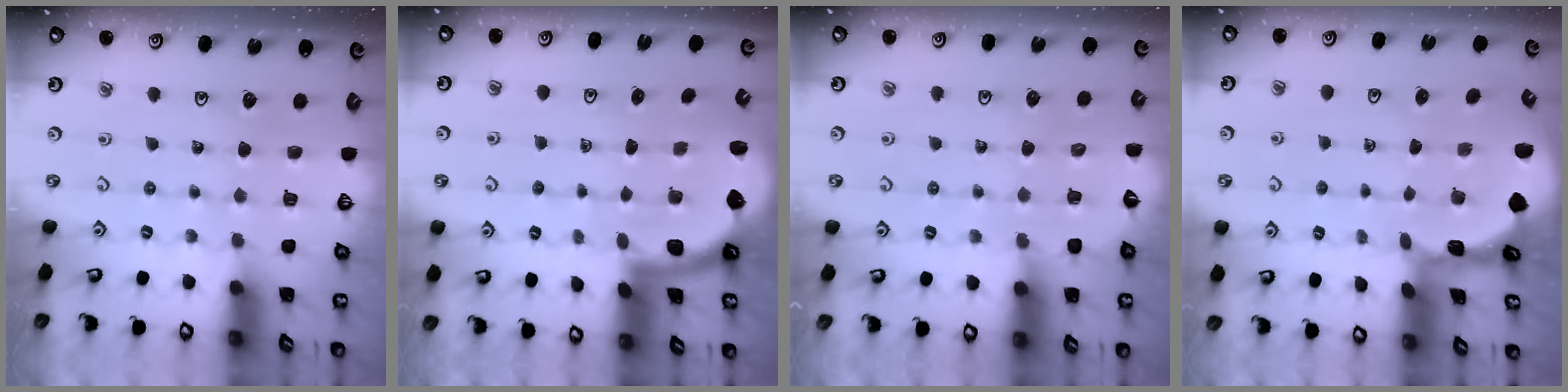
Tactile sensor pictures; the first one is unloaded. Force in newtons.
{"total": 1.8, "press": 1.8, "slide": 0.3}
{"total": 5.2, "press": 4.8, "slide": 1.8}
{"total": 1.3, "press": 1.3, "slide": 0.1}